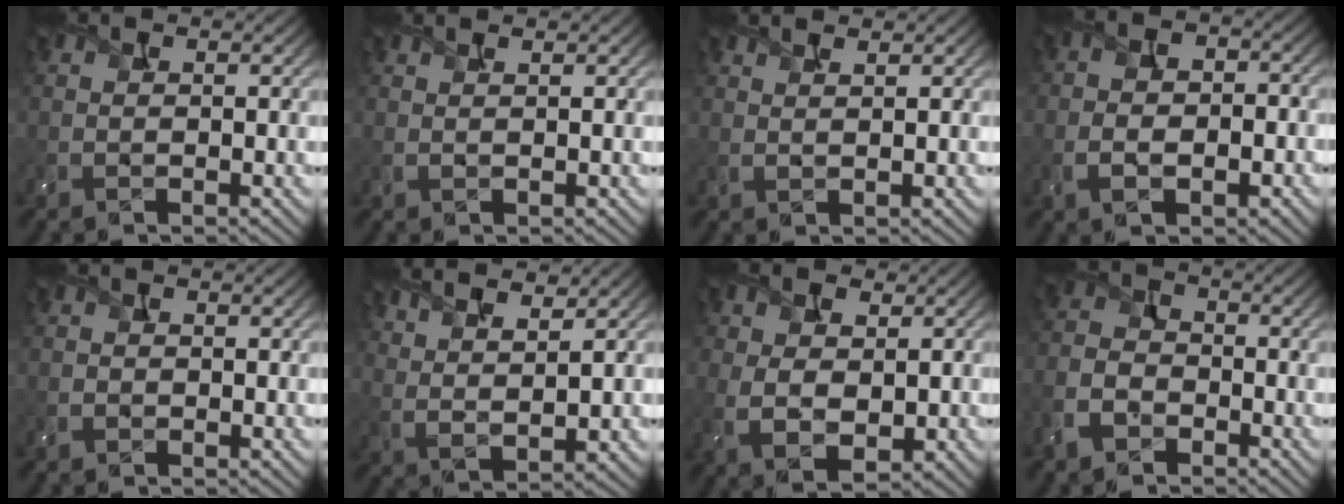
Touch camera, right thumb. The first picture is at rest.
{"total": 1.1, "force": [0.9, 0.0, 0.6], "torque": [-0.019, 0.002, 0.012]}
{"total": 1.9, "force": [1.6, 0.2, 1.0], "torque": [-0.024, 0.002, 0.025]}
{"total": 5.9, "force": [-1.8, 3.7, 4.2], "torque": [-0.065, -0.004, -0.034]}
{"total": 1.0, "force": [-0.5, 0.7, 0.4], "torque": [-0.007, -0.001, -0.012]}
{"total": 7.2, "force": [5.4, 1.8, 4.4], "torque": [-0.083, -0.001, 0.089]}
{"total": 7.4, "force": [0.1, 5.2, 5.3], "torque": [-0.115, -0.005, 0.010]}
{"total": 5.7, "force": [-3.4, 3.6, 2.7], "torque": [-0.075, -0.002, -0.081]}